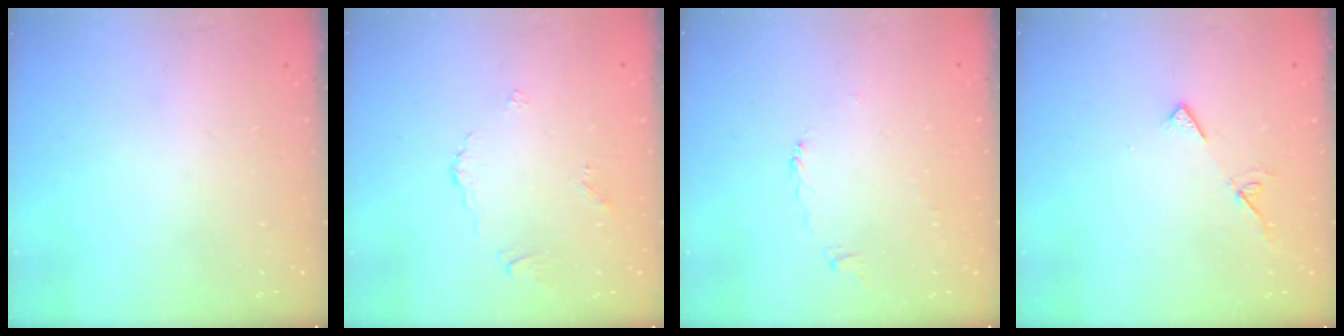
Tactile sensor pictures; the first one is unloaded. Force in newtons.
{"total": 2.8, "press": 2.7, "slide": 0.6}
{"total": 2.3, "press": 2.3, "slide": 0.3}
{"total": 6.2, "press": 6.2, "slide": 0.7}